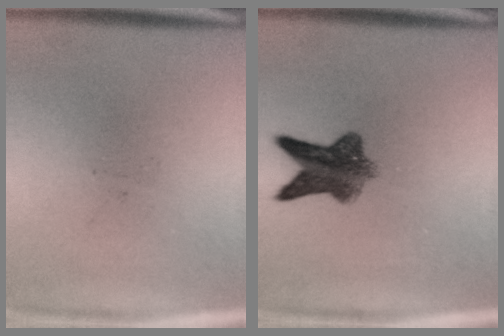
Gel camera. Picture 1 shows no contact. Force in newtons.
{"total": 7.1}